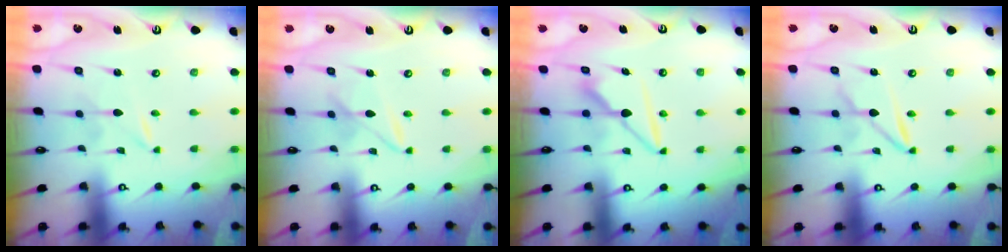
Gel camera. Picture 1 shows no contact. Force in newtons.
{"total": 5.3, "press": 5.3, "slide": 0.5}
{"total": 9.8, "press": 9.8, "slide": 0.5}
{"total": 2.9, "press": 2.9, "slide": 0.3}